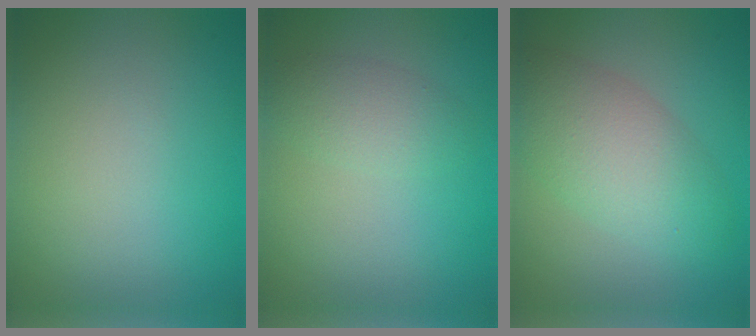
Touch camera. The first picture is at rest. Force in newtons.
{"total": 2.4, "press": 2.4, "slide": 0.0}
{"total": 5.5, "press": 5.5, "slide": 0.2}